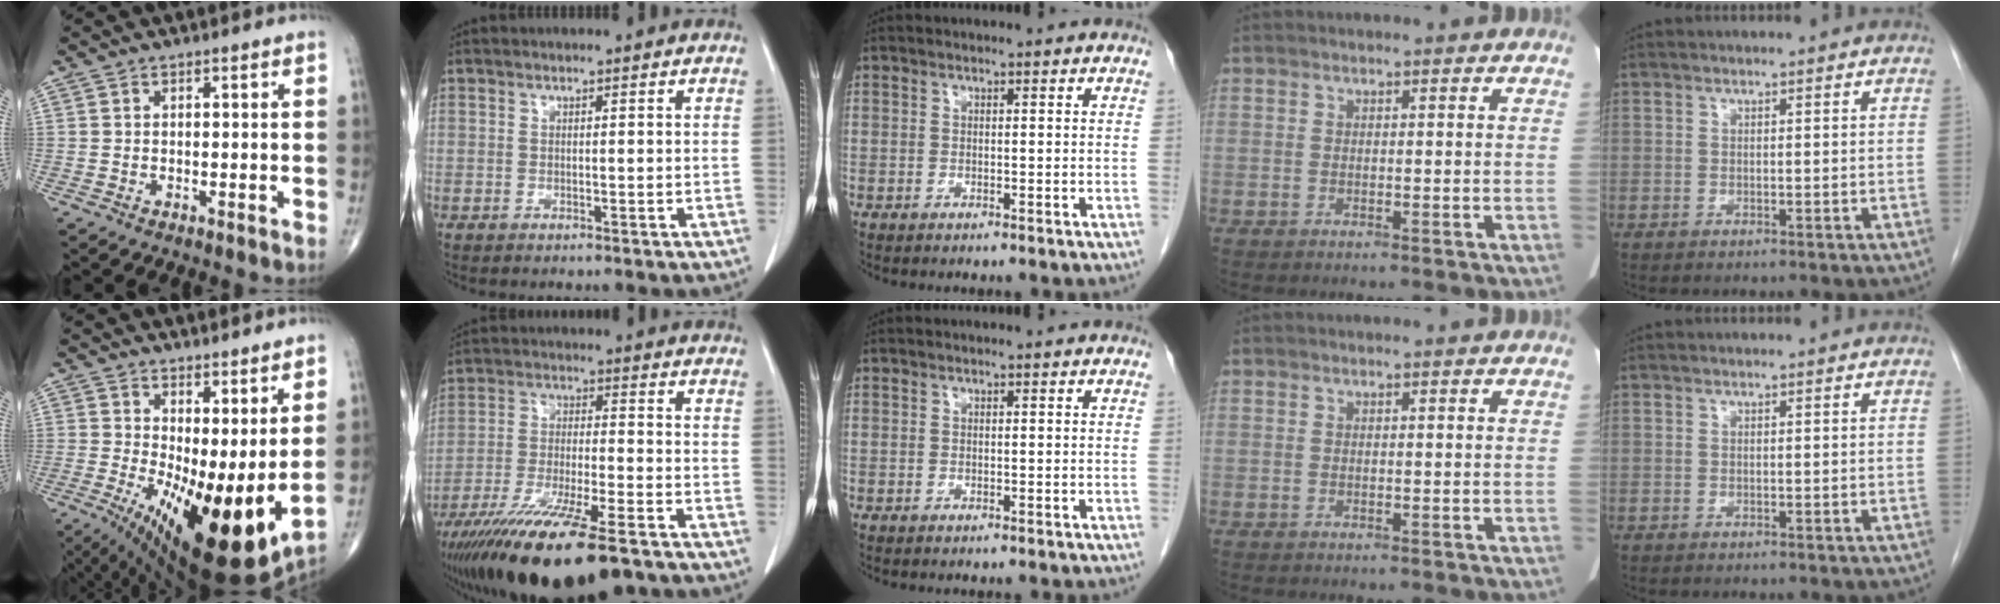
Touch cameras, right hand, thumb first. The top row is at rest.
{"thumb": {"total": 18.5, "force": [1.5, 6.5, 17.3], "torque": [-0.290, -0.044, 0.041]}, "index": {"total": 20.7, "force": [-15.3, 3.0, 13.7], "torque": [-0.230, -0.043, -0.255]}}